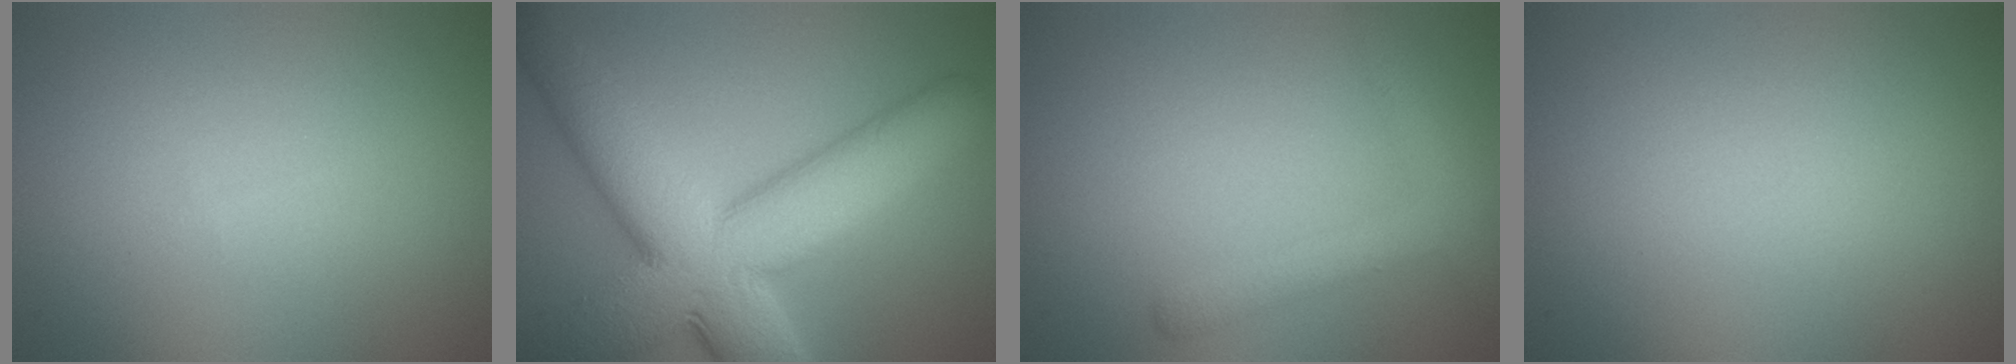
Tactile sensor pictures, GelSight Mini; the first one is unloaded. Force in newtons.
{"total": 12.9, "press": 12.9, "slide": 0.4}
{"total": 2.7, "press": 2.7, "slide": 0.1}
{"total": 0.0}